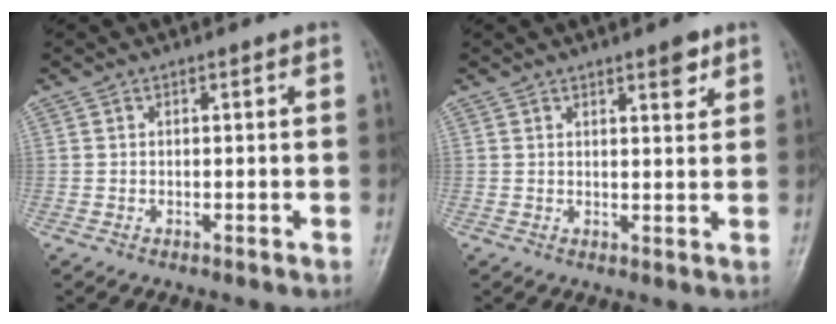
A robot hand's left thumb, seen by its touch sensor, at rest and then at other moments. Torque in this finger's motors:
{"motor_torque": [-0.10, -0.02, 0.06, -0.02, 0.06]}